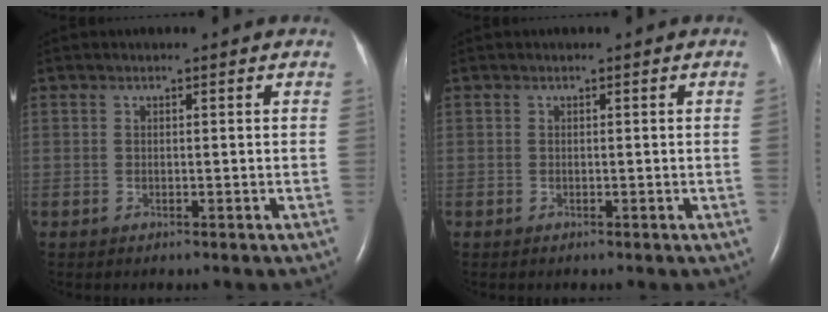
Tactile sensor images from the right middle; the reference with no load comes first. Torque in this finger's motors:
{"motor_torque": [0.31, -0.40, -0.92, -0.21]}